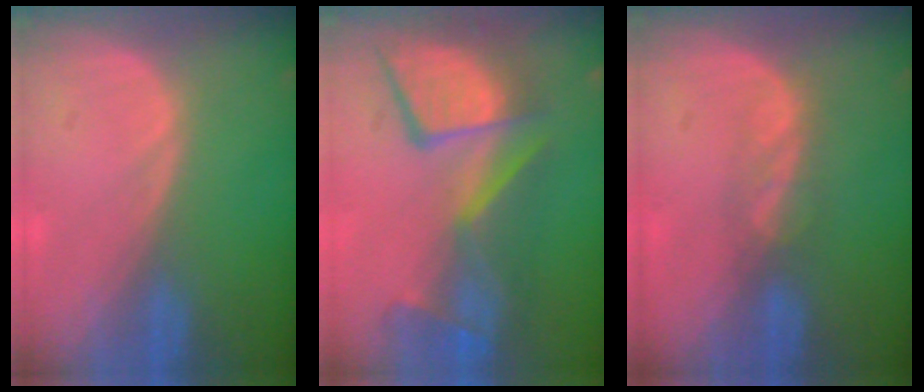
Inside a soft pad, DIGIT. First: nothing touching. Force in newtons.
{"total": 11.3, "press": 10.5, "slide": 4.2}
{"total": 3.1, "press": 2.7, "slide": 1.6}